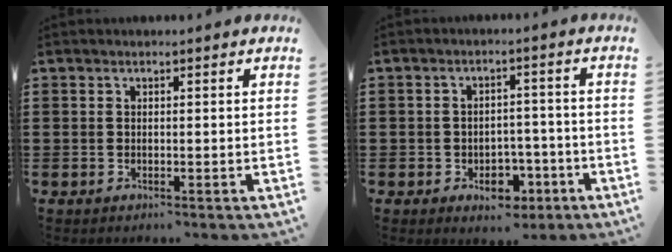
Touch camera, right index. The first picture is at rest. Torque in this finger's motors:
{"motor_torque": [-1.42, 0.70, -1.05, -0.21]}